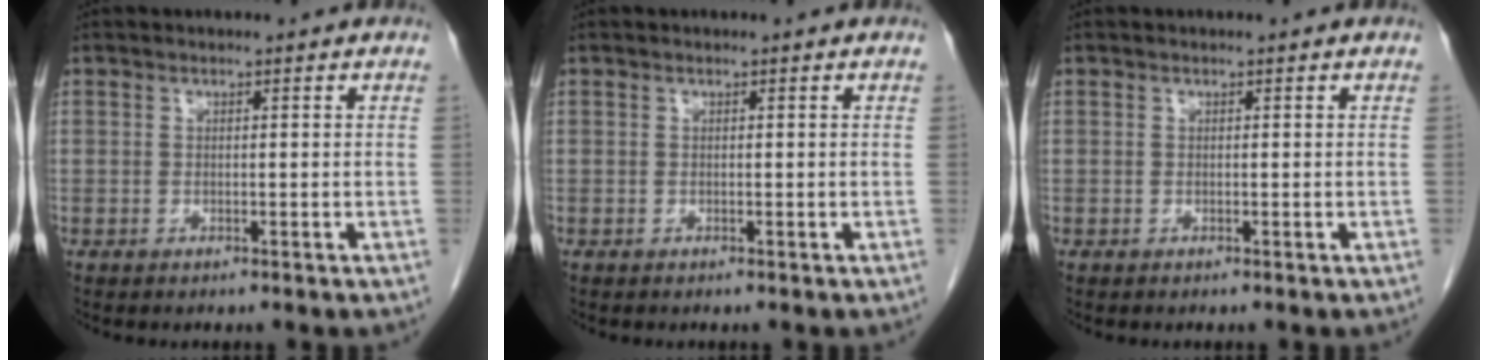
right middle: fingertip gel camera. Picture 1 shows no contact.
{"total": 0.0}
{"total": 0.0}